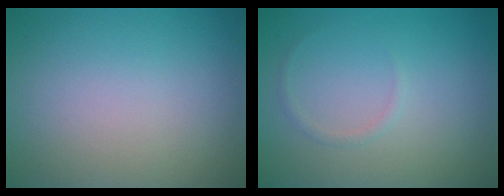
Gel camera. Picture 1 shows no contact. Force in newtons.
{"total": 0.6, "press": 0.6, "slide": 0.1}